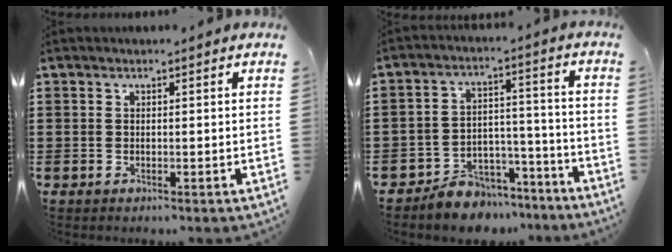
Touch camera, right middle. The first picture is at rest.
{"total": 6.7, "force": [-6.3, 2.1, 0.5], "torque": [-0.004, 0.027, -0.123]}